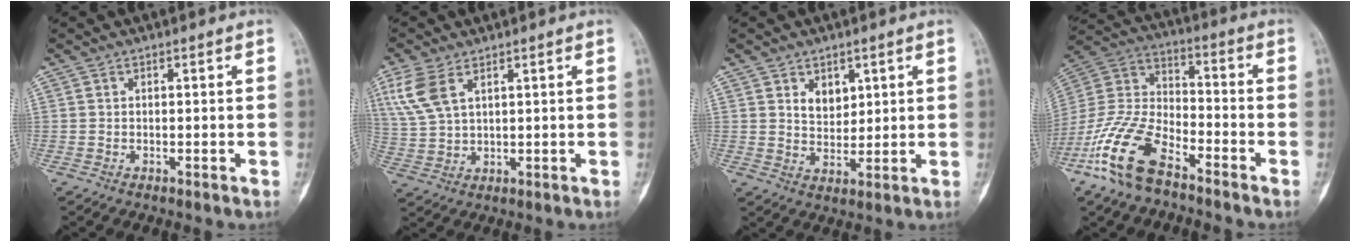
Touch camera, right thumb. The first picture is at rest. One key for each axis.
{"total": 9.1, "fx": 4.0, "fy": 5.3, "fz": 6.1, "tx": -0.139, "ty": -0.002, "tz": 0.085}
{"total": 4.7, "fx": 2.2, "fy": 3.3, "fz": 2.6, "tx": -0.020, "ty": -0.018, "tz": 0.043}
{"total": 16.3, "fx": -10.0, "fy": 7.3, "fz": 10.5, "tx": -0.223, "ty": 0.049, "tz": -0.204}